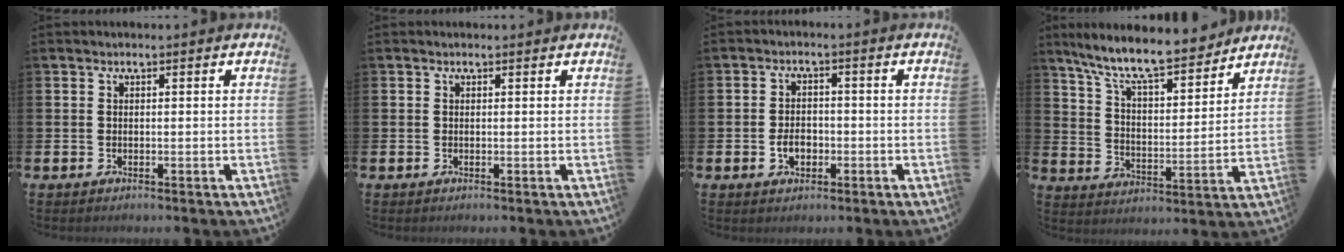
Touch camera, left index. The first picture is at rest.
{"total": 0.0}
{"total": 3.0, "force": [-0.9, 2.1, 2.0], "torque": [-0.028, -0.002, -0.022]}
{"total": 11.1, "force": [9.8, 1.9, 4.8], "torque": [-0.119, -0.063, 0.171]}